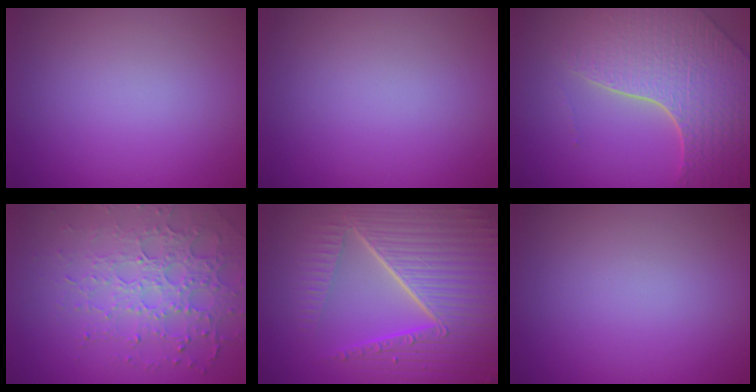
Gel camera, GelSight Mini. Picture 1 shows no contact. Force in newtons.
{"total": 0.0}
{"total": 8.1, "press": 5.7, "slide": 5.7}
{"total": 4.9, "press": 4.3, "slide": 2.5}
{"total": 10.4, "press": 6.7, "slide": 7.9}
{"total": 0.0}